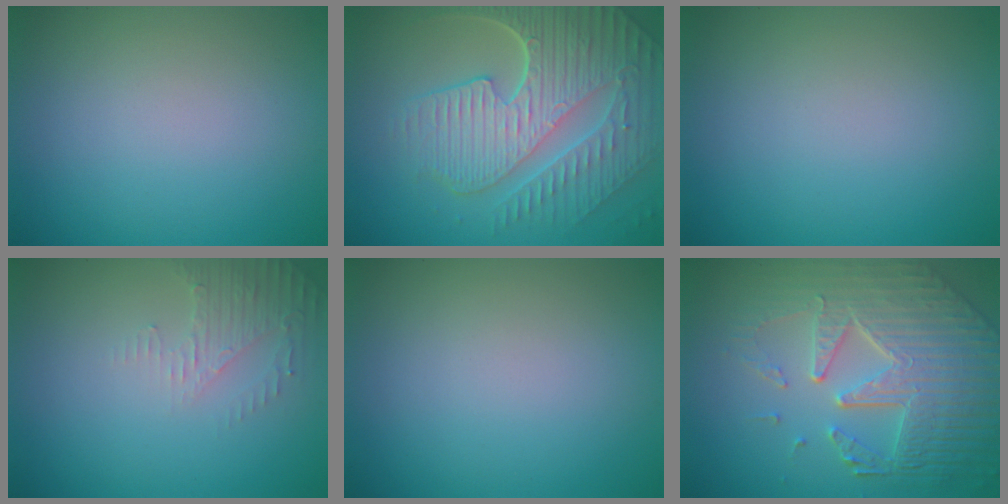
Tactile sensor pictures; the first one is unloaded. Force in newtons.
{"total": 9.3, "press": 6.2, "slide": 6.9}
{"total": 0.0}
{"total": 2.2, "press": 2.1, "slide": 0.5}
{"total": 0.0}
{"total": 8.8, "press": 6.0, "slide": 6.4}